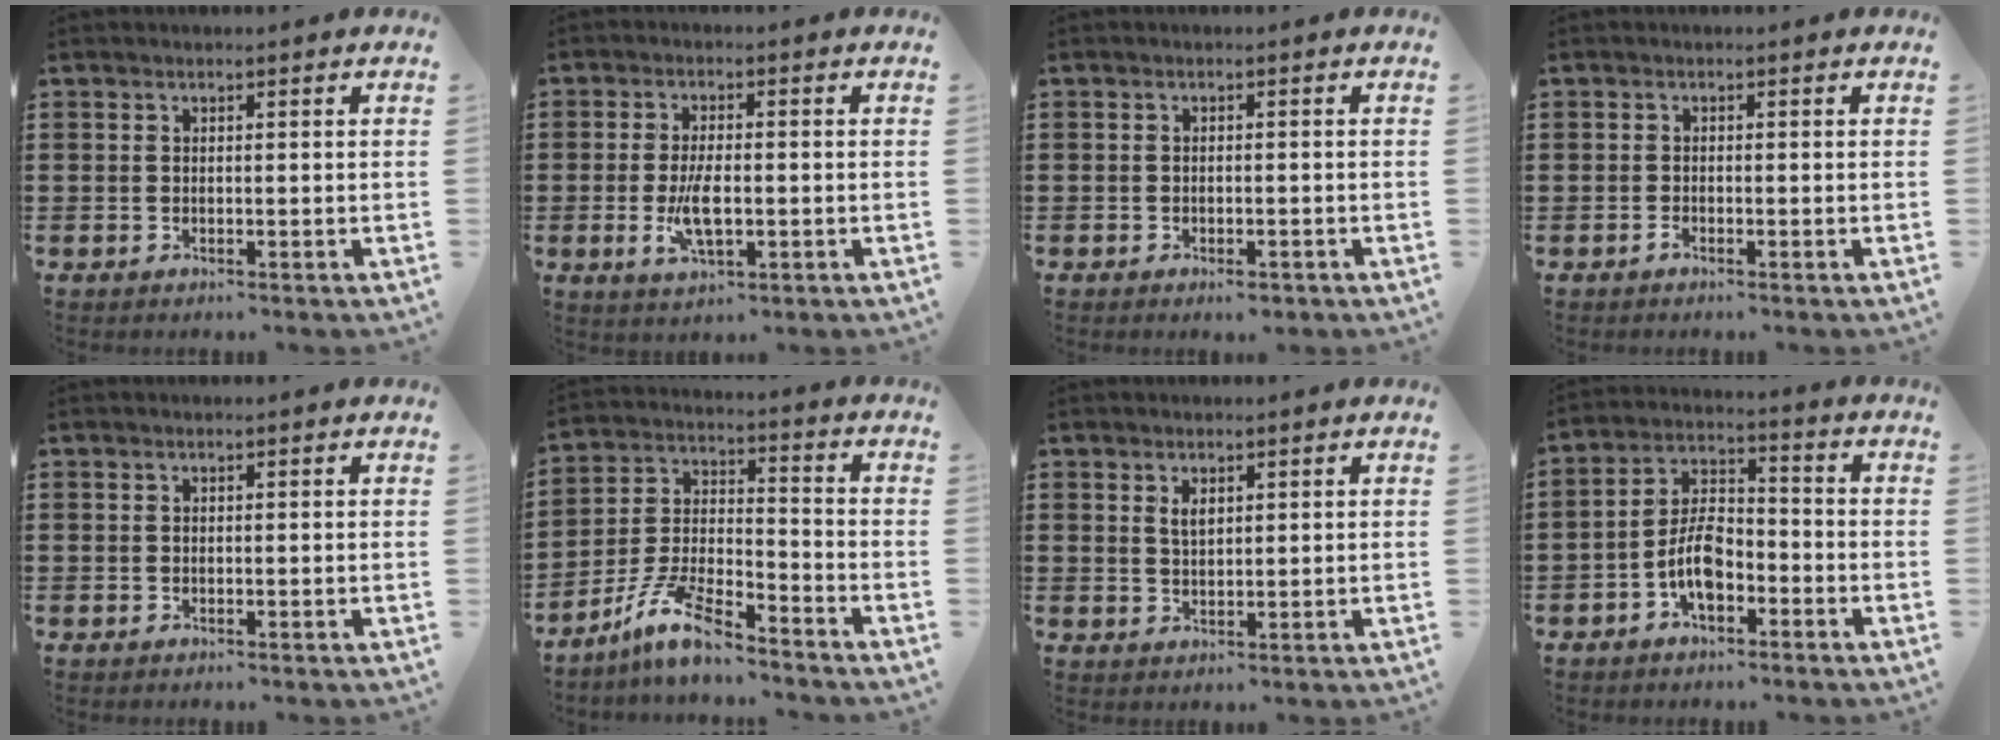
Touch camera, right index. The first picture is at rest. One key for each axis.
{"total": 6.0, "fx": -1.1, "fy": 2.3, "fz": 5.4, "tx": -0.116, "ty": -0.008, "tz": -0.021}
{"total": 1.4, "fx": -1.1, "fy": 0.4, "fz": 0.7, "tx": -0.016, "ty": -0.002, "tz": -0.020}
{"total": 0.8, "fx": -0.7, "fy": 0.3, "fz": 0.3, "tx": -0.006, "ty": 0.000, "tz": -0.014}
{"total": 0.0}
{"total": 9.5, "fx": -7.6, "fy": 1.8, "fz": 5.3, "tx": -0.126, "ty": 0.006, "tz": -0.153}
{"total": 2.0, "fx": 1.0, "fy": 1.0, "fz": 1.4, "tx": -0.029, "ty": 0.005, "tz": 0.017}
{"total": 6.9, "fx": -3.1, "fy": 3.4, "fz": 5.2, "tx": -0.116, "ty": 0.003, "tz": -0.062}